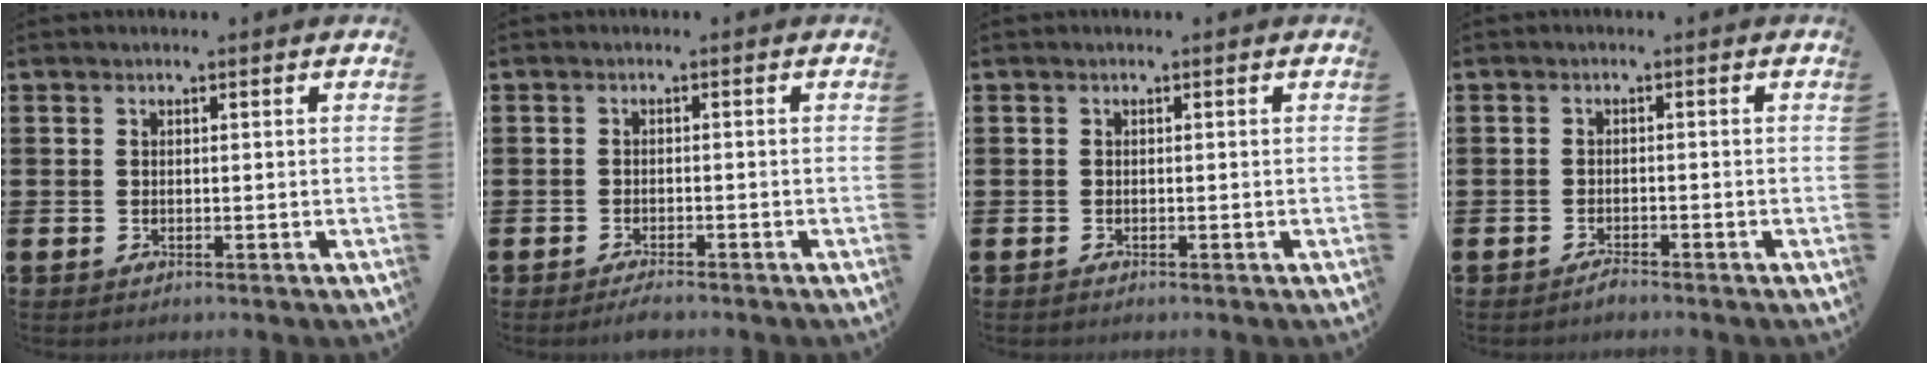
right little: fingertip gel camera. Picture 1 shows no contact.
{"total": 1.4, "force": [-1.2, 0.2, 0.6], "torque": [-0.004, -0.002, -0.027]}
{"total": 0.0}
{"total": 1.1, "force": [-1.1, 0.1, 0.1], "torque": [-0.006, -0.001, -0.022]}